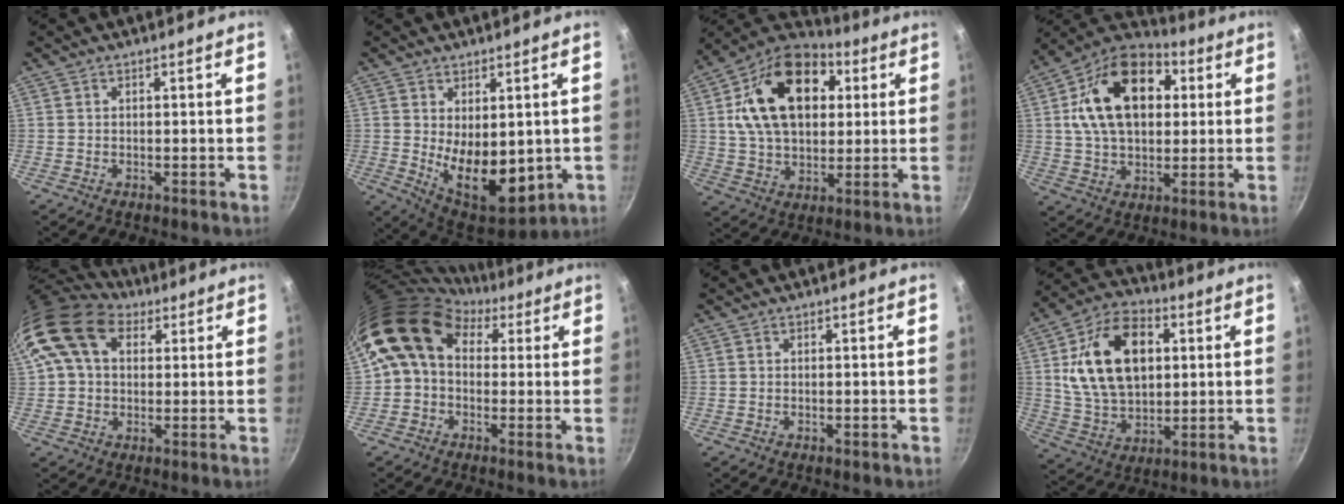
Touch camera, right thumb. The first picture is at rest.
{"total": 13.7, "force": [-0.3, 7.7, 11.3], "torque": [-0.140, -0.035, 0.020]}
{"total": 22.6, "force": [5.5, 15.2, 15.8], "torque": [-0.246, 0.012, 0.080]}
{"total": 21.1, "force": [4.7, 14.1, 15.0], "torque": [-0.232, 0.018, 0.063]}
{"total": 16.8, "force": [6.2, 11.6, 10.5], "torque": [-0.204, 0.019, 0.101]}
{"total": 13.2, "force": [3.1, 10.2, 7.7], "torque": [-0.122, 0.025, 0.031]}
{"total": 0.7, "force": [-0.2, 0.2, 0.6], "torque": [-0.008, 0.003, -0.003]}
{"total": 19.4, "force": [3.9, 12.7, 14.2], "torque": [-0.226, 0.000, 0.070]}